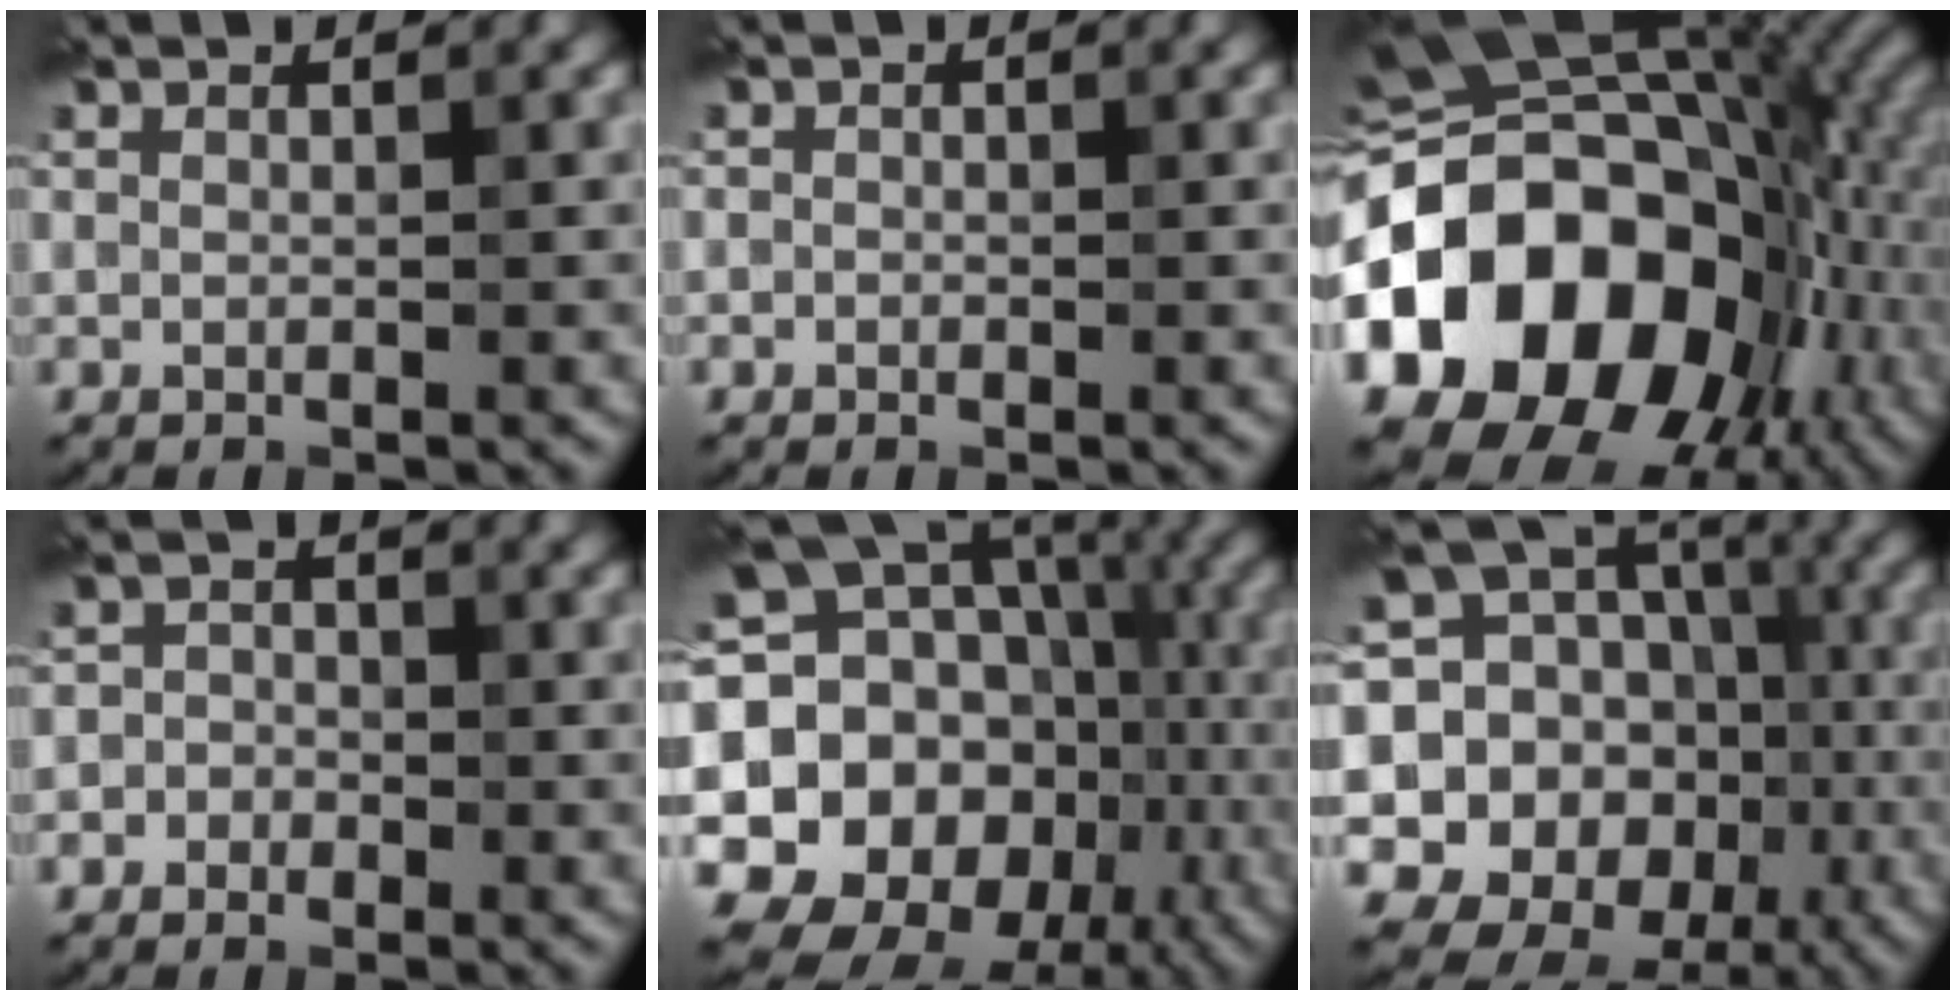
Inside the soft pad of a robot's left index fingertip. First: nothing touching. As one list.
[{"total": 0.7, "force": [-0.3, 0.6, 0.0], "torque": [0.005, -0.004, -0.007]}, {"total": 18.3, "force": [-3.4, 13.8, 11.4], "torque": [-0.198, 0.010, -0.069]}, {"total": 2.0, "force": [-0.9, 1.8, 0.3], "torque": [0.024, 0.003, -0.031]}, {"total": 22.1, "force": [-3.5, 19.0, 10.8], "torque": [-0.168, 0.020, -0.083]}, {"total": 19.9, "force": [-0.7, 17.7, 9.1], "torque": [-0.188, 0.022, -0.015]}]